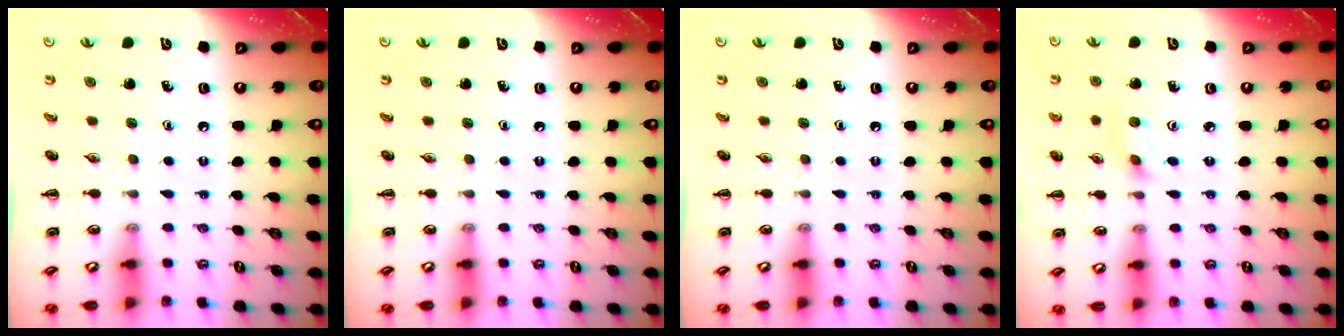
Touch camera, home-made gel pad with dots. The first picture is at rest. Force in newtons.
{"total": 0.0}
{"total": 0.0}
{"total": 1.4, "press": 1.3, "slide": 0.5}